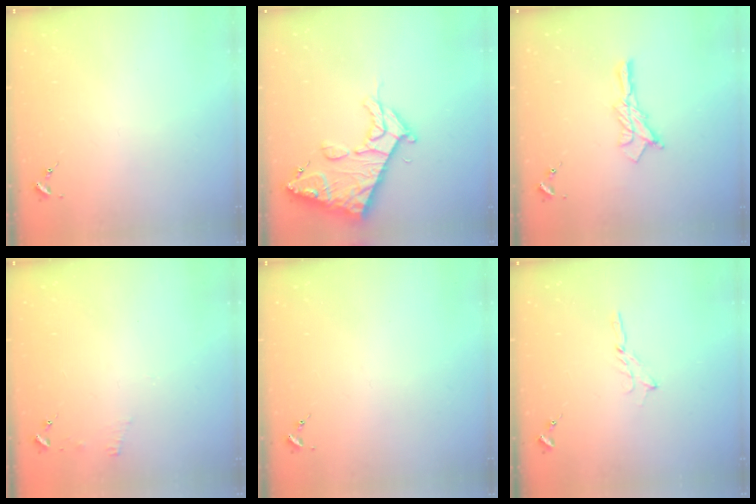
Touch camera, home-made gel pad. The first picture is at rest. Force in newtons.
{"total": 15.7, "press": 15.6, "slide": 1.7}
{"total": 10.6, "press": 10.6, "slide": 0.8}
{"total": 4.7, "press": 4.6, "slide": 0.5}
{"total": 0.0}
{"total": 2.0, "press": 2.0, "slide": 0.2}